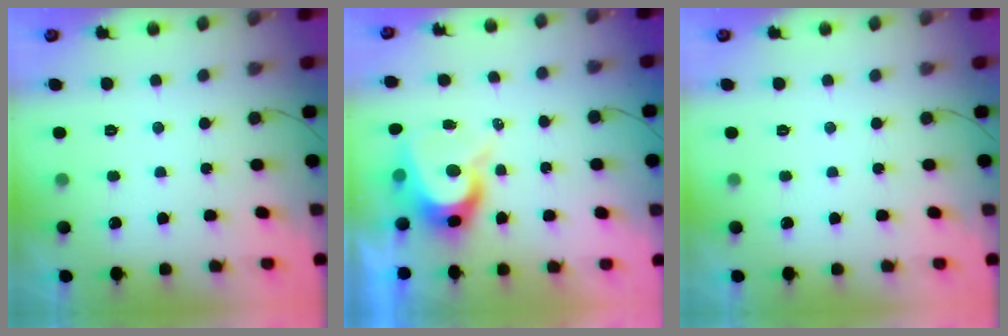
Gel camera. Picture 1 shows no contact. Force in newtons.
{"total": 8.5, "press": 8.5, "slide": 0.7}
{"total": 0.0}